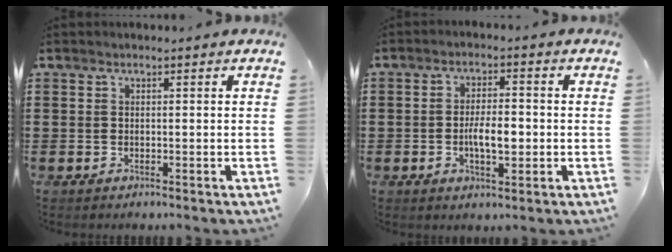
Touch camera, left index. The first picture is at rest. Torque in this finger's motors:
{"motor_torque": [0.57, 0.36, 0.25, 0.07]}